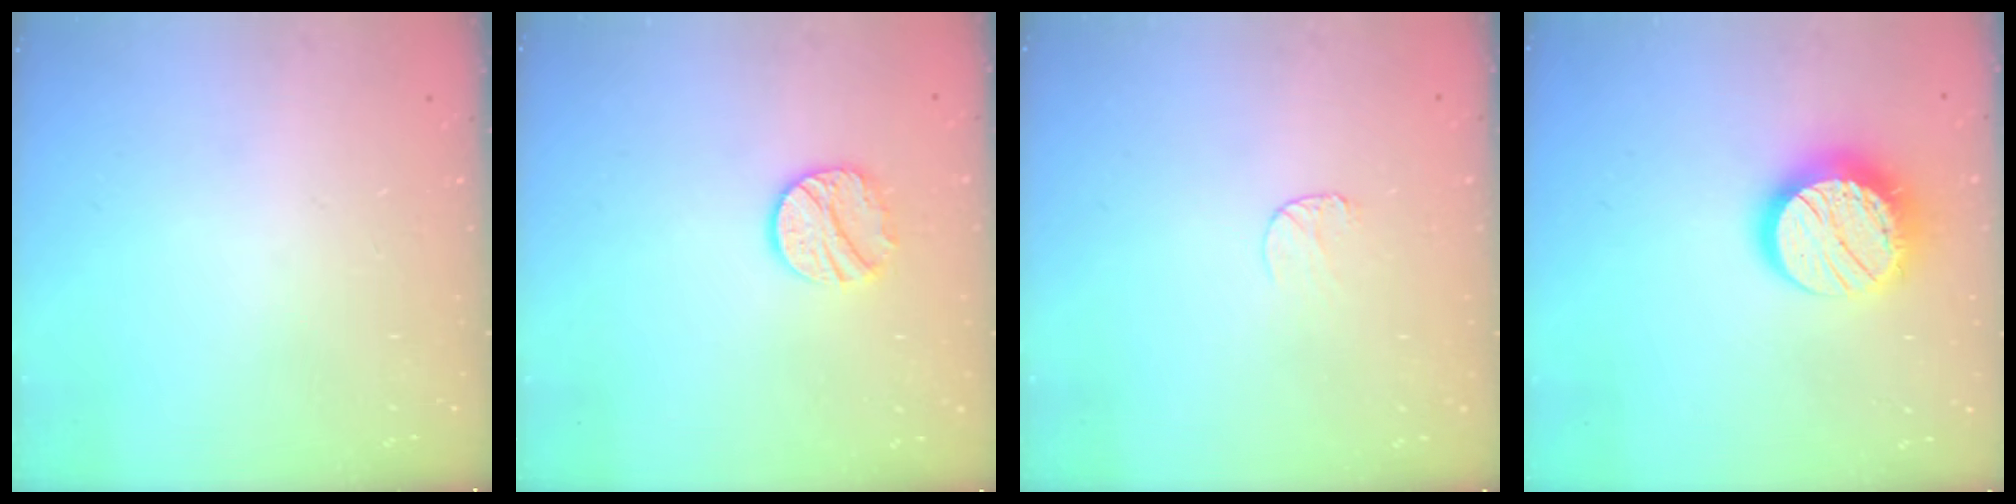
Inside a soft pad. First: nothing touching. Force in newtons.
{"total": 10.2, "press": 10.1, "slide": 0.8}
{"total": 5.1, "press": 5.0, "slide": 0.4}
{"total": 16.3, "press": 16.2, "slide": 1.1}